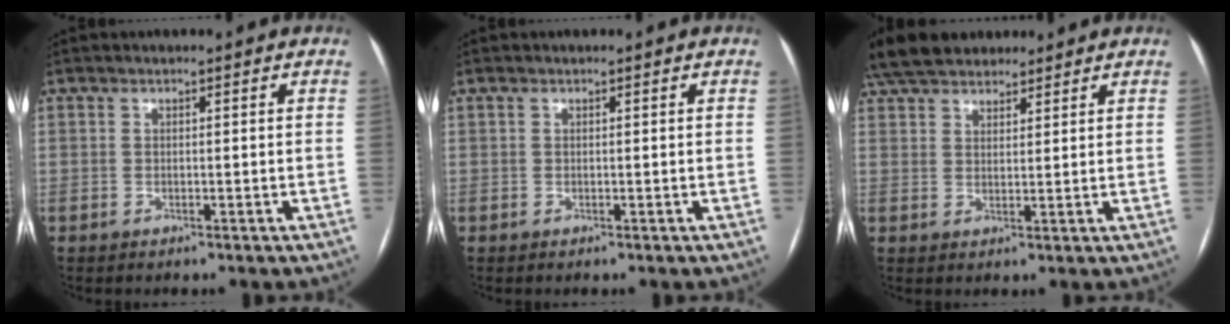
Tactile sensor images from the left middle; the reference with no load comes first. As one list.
[{"total": 0.0}, {"total": 12.0, "force": [10.0, 4.8, 4.5], "torque": [-0.082, 0.044, 0.170]}]